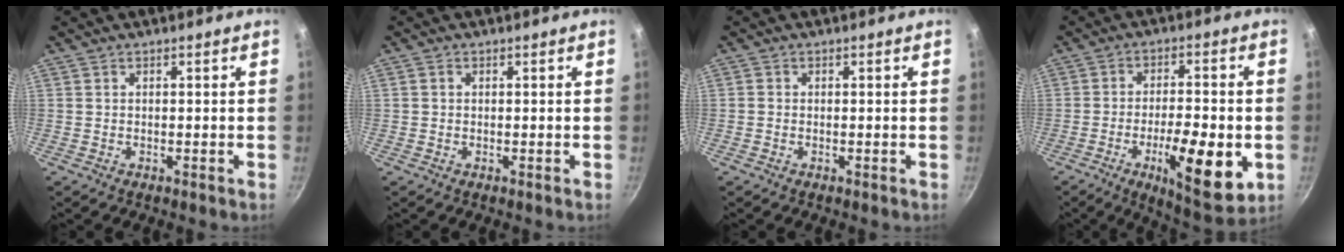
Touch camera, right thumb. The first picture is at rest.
{"total": 0.6, "force": [0.1, 0.6, 0.3], "torque": [-0.004, 0.004, 0.001]}
{"total": 0.6, "force": [-0.2, 0.5, 0.2], "torque": [-0.001, 0.001, -0.007]}
{"total": 15.3, "force": [-4.6, 4.9, 13.8], "torque": [-0.195, 0.008, -0.066]}